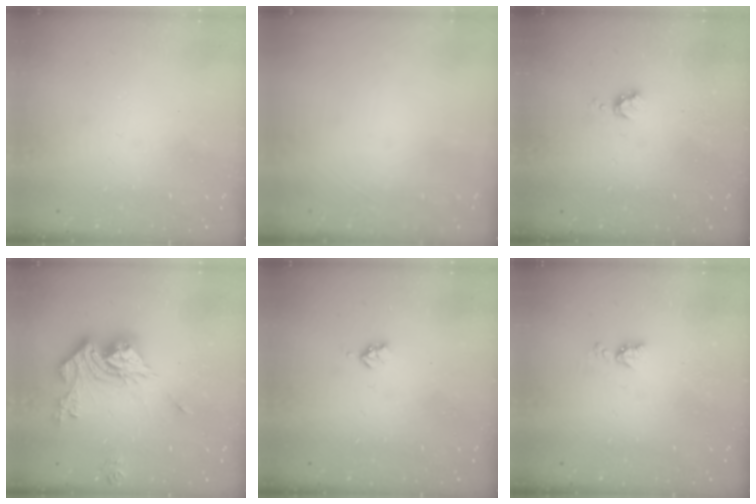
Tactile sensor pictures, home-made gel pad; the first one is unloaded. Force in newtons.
{"total": 0.0}
{"total": 3.8, "press": 3.7, "slide": 0.6}
{"total": 16.4, "press": 16.3, "slide": 1.9}
{"total": 2.9, "press": 2.9, "slide": 0.5}
{"total": 5.6, "press": 5.5, "slide": 0.8}